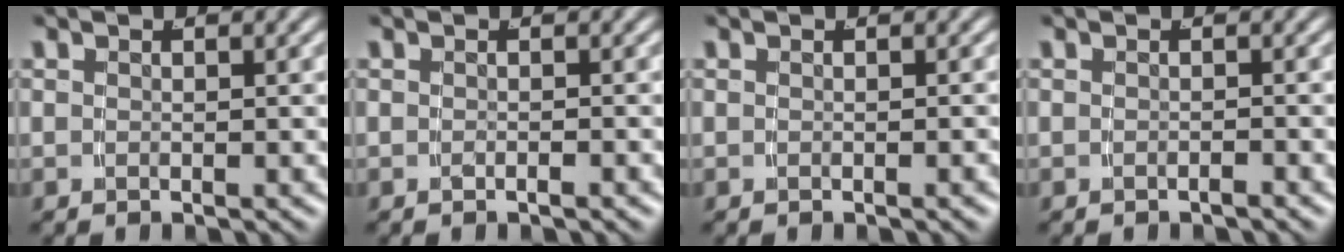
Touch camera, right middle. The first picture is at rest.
{"total": 0.7, "force": [-0.5, -0.5, 0.1], "torque": [-0.001, 0.001, -0.008]}
{"total": 0.0}
{"total": 0.6, "force": [-0.5, -0.2, 0.0], "torque": [0.000, 0.002, -0.011]}